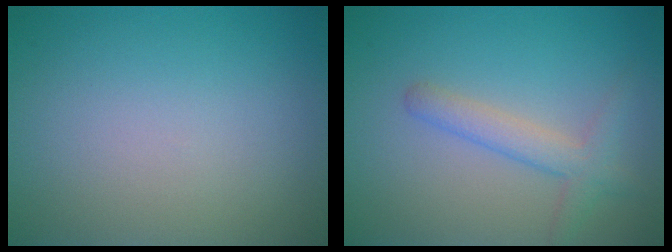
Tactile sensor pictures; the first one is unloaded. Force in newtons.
{"total": 2.8, "press": 2.8, "slide": 0.1}